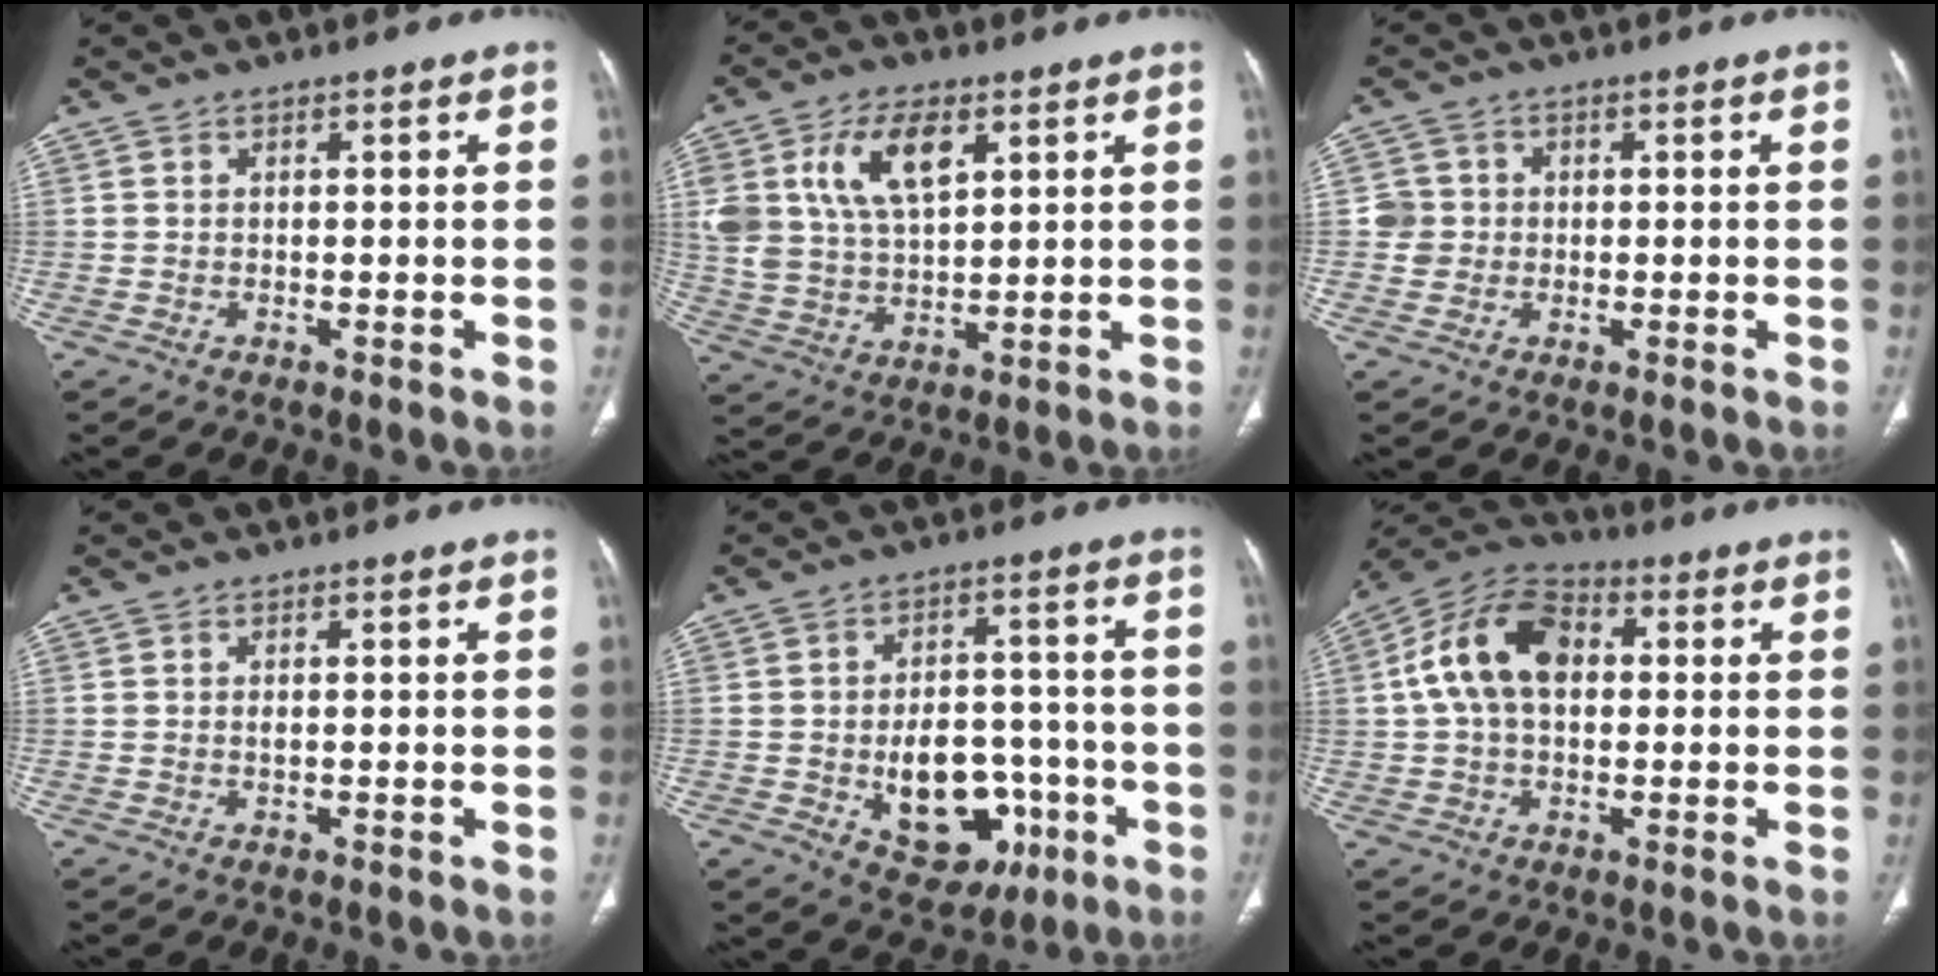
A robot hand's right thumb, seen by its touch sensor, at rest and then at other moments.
{"total": 12.8, "force": [5.0, 7.0, 9.4], "torque": [-0.172, -0.010, 0.103]}
{"total": 3.4, "force": [0.0, 3.4, 0.2], "torque": [0.023, 0.008, -0.002]}
{"total": 0.7, "force": [0.1, 0.3, 0.6], "torque": [-0.013, 0.000, 0.002]}
{"total": 14.8, "force": [-4.1, 10.1, 10.1], "torque": [-0.103, 0.031, -0.041]}
{"total": 13.9, "force": [2.0, 9.1, 10.3], "torque": [-0.182, 0.030, 0.025]}